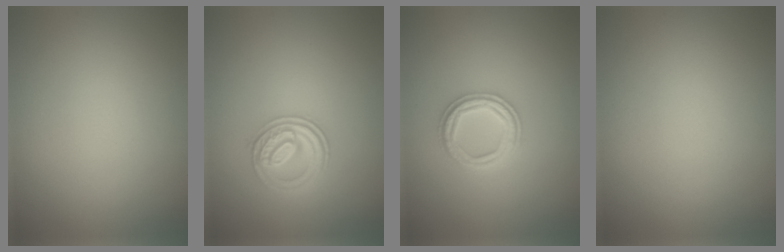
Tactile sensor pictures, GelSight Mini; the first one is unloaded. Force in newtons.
{"total": 2.6, "press": 2.6, "slide": 0.5}
{"total": 2.7, "press": 2.6, "slide": 0.7}
{"total": 0.0}